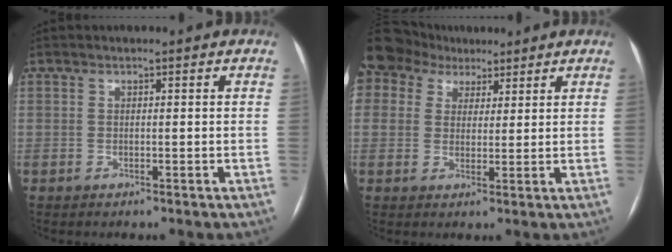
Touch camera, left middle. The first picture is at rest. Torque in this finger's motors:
{"motor_torque": [1.27, -0.87, 1.06, 0.21]}